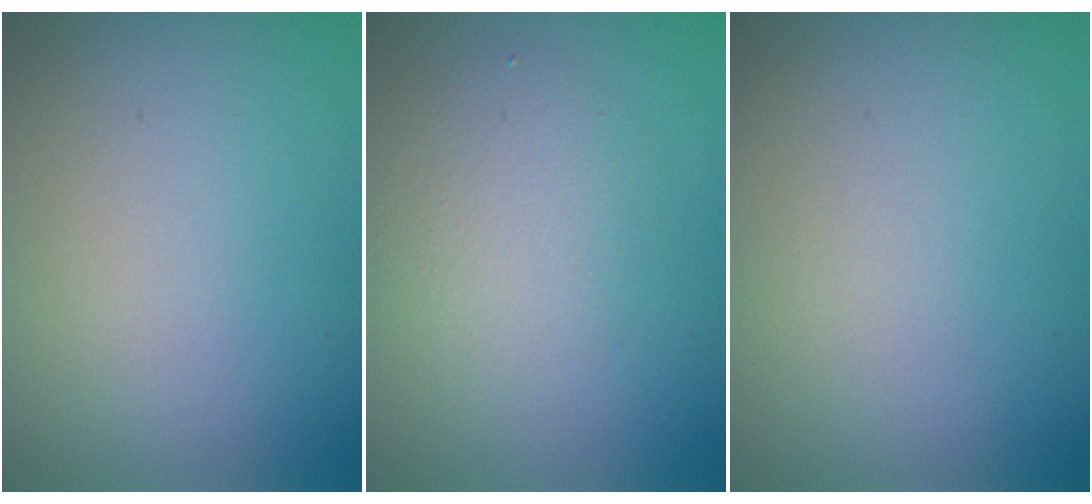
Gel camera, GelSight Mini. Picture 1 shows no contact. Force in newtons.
{"total": 2.7, "press": 2.7, "slide": 0.1}
{"total": 0.0}